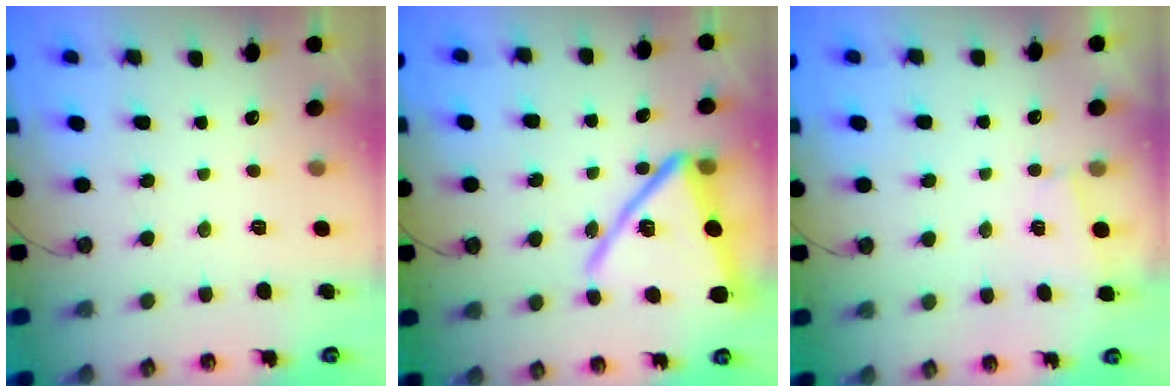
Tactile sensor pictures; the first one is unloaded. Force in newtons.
{"total": 19.4, "press": 19.4, "slide": 1.4}
{"total": 1.1, "press": 1.0, "slide": 0.3}